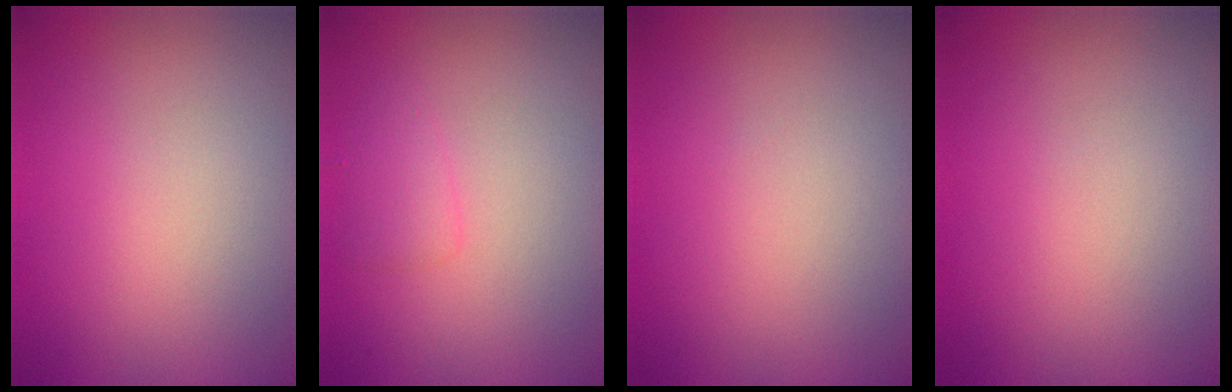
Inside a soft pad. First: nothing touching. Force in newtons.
{"total": 1.2, "press": 1.2, "slide": 0.1}
{"total": 0.0}
{"total": 0.0}